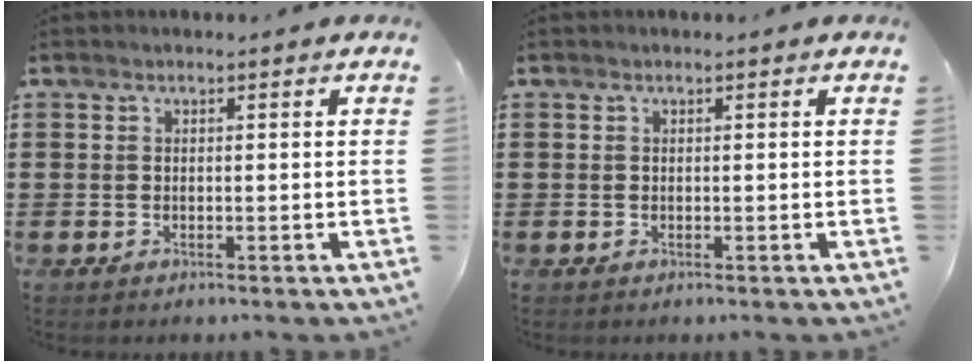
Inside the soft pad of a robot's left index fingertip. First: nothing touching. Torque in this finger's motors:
{"motor_torque": [-0.05, 0.02, 0.00, -0.01]}